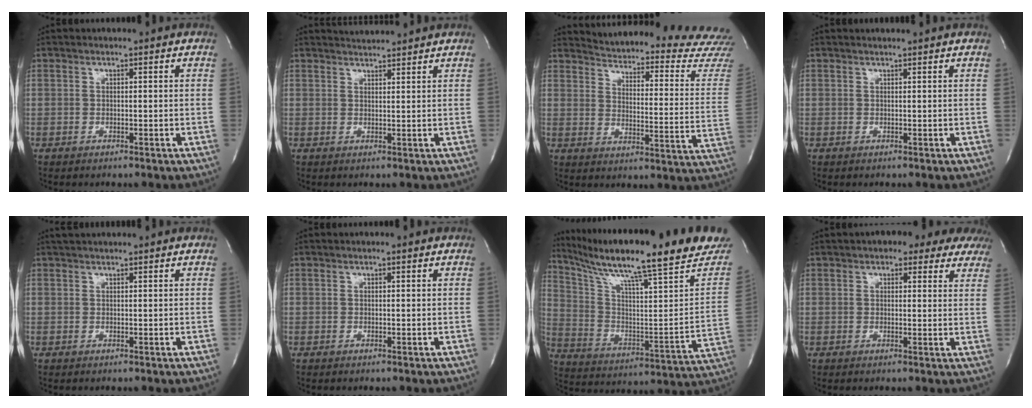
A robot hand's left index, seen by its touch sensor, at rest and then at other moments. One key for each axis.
{"total": 2.8, "fx": 2.7, "fy": -0.5, "fz": 0.0, "tx": -0.005, "ty": 0.005, "tz": 0.045}
{"total": 24.2, "fx": 23.7, "fy": 0.7, "fz": 5.0, "tx": -0.071, "ty": -0.156, "tz": 0.267}
{"total": 1.2, "fx": 1.1, "fy": -0.3, "fz": 0.3, "tx": -0.005, "ty": 0.003, "tz": 0.016}
{"total": 2.6, "fx": 2.4, "fy": 0.1, "fz": 1.1, "tx": -0.013, "ty": 0.025, "tz": 0.041}
{"total": 0.0}
{"total": 28.4, "fx": 22.6, "fy": 1.1, "fz": 17.2, "tx": -0.289, "ty": -0.054, "tz": 0.320}
{"total": 11.1, "fx": 9.1, "fy": 4.2, "fz": 4.8, "tx": -0.027, "ty": 0.012, "tz": 0.088}